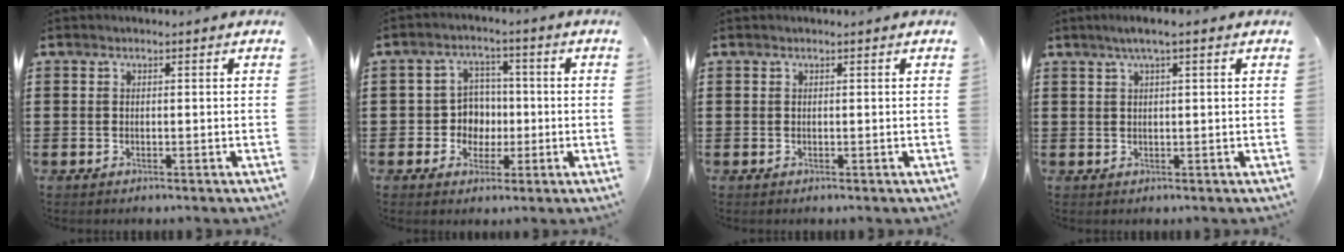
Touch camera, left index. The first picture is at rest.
{"total": 5.3, "force": [-0.5, 5.0, 1.6], "torque": [-0.042, 0.011, -0.012]}
{"total": 0.0}
{"total": 2.4, "force": [1.2, 0.0, 2.1], "torque": [-0.040, 0.001, 0.021]}